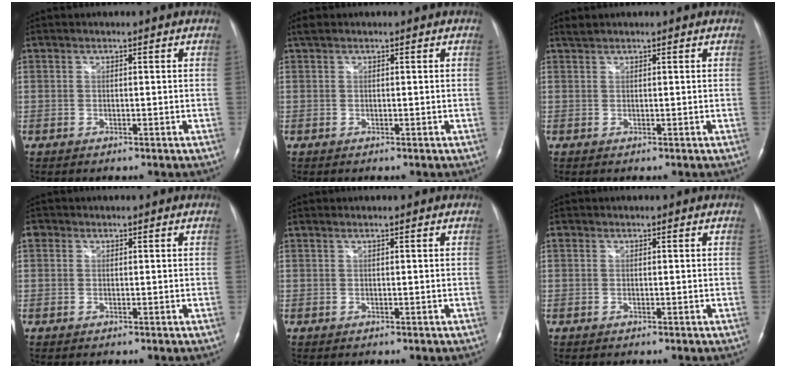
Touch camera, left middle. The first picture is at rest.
{"total": 1.1, "force": [0.8, 0.5, 0.5], "torque": [-0.013, 0.017, 0.016]}
{"total": 0.9, "force": [0.8, 0.0, 0.1], "torque": [-0.009, 0.008, 0.022]}
{"total": 1.5, "force": [0.6, 1.4, 0.4], "torque": [-0.005, 0.012, 0.008]}
{"total": 0.7, "force": [0.5, -0.1, 0.5], "torque": [-0.018, 0.012, 0.015]}
{"total": 0.6, "force": [0.3, 0.5, 0.2], "torque": [-0.002, 0.009, 0.004]}